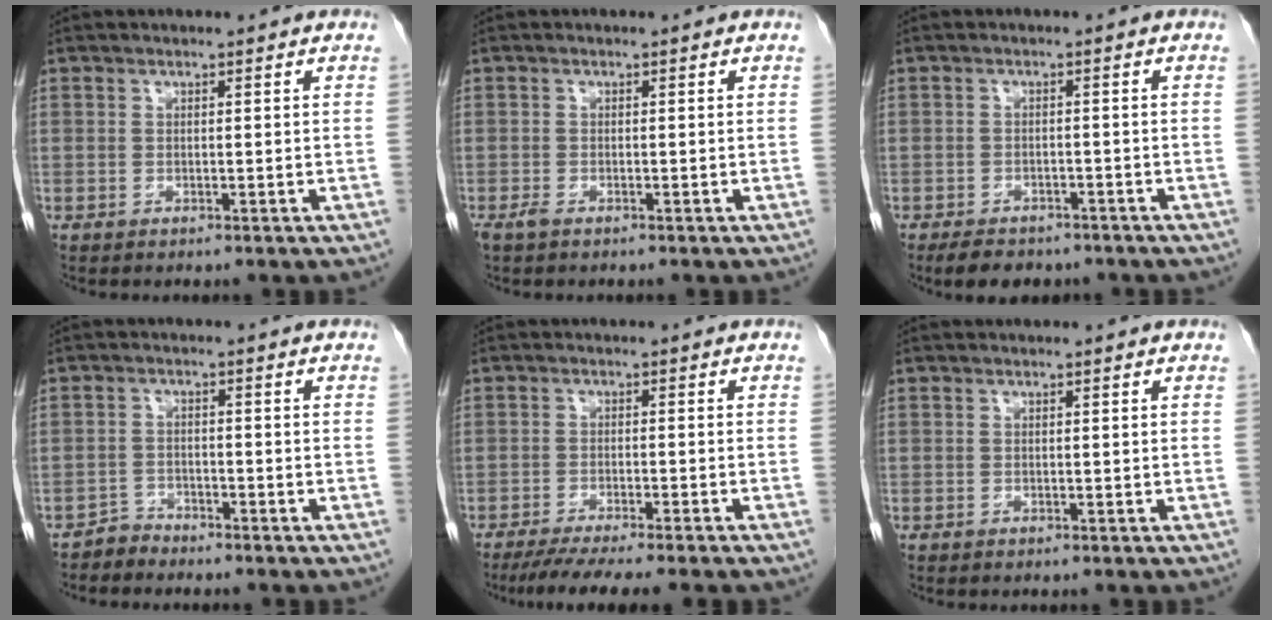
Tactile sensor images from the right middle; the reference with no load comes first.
{"total": 1.1, "force": [-0.8, 0.3, 0.7], "torque": [-0.020, -0.002, -0.014]}
{"total": 6.2, "force": [-5.0, 2.8, 2.5], "torque": [-0.038, -0.004, -0.066]}
{"total": 2.1, "force": [-1.9, 0.5, -0.7], "torque": [0.018, -0.001, -0.037]}
{"total": 9.0, "force": [-7.5, -0.7, 5.0], "torque": [-0.056, -0.021, -0.112]}
{"total": 0.0}